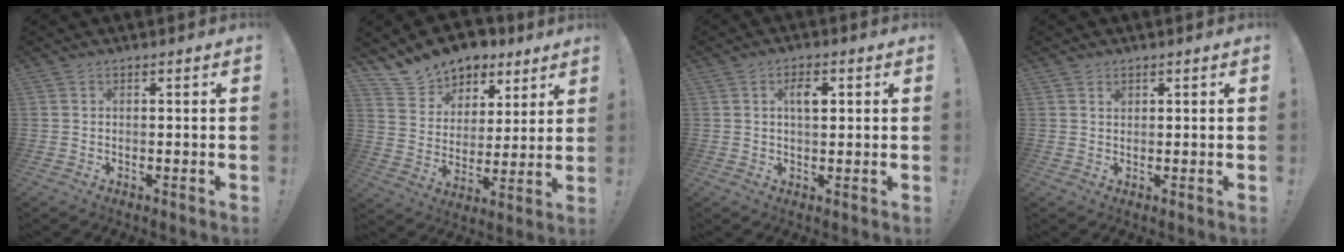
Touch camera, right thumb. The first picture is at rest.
{"total": 12.2, "force": [10.2, 6.6, 1.4], "torque": [-0.040, -0.081, 0.191]}
{"total": 4.3, "force": [1.1, 2.1, 3.6], "torque": [-0.046, -0.002, 0.010]}
{"total": 0.9, "force": [0.6, 0.7, 0.1], "torque": [0.013, -0.007, 0.010]}